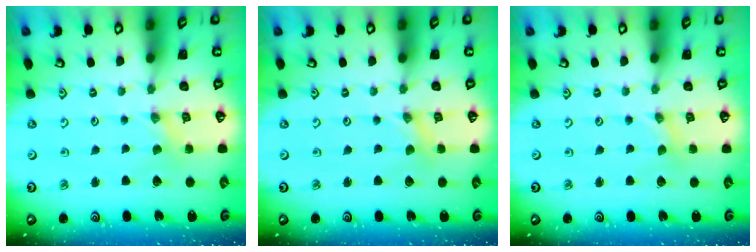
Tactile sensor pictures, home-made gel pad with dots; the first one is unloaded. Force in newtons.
{"total": 0.0}
{"total": 0.0}